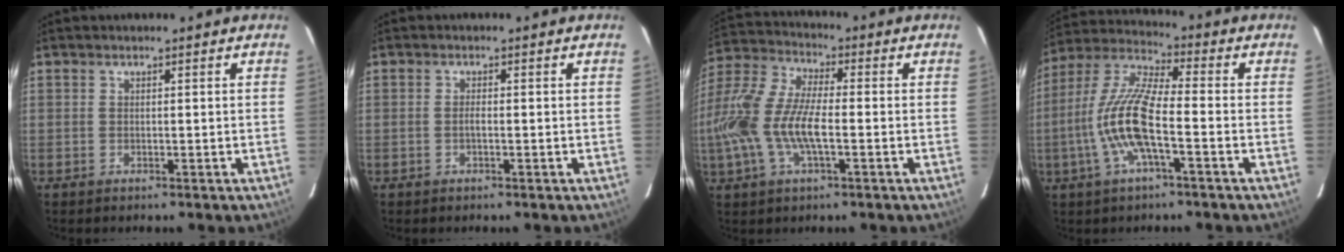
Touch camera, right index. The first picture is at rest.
{"total": 1.2, "force": [-0.4, 0.3, 1.1], "torque": [-0.021, -0.001, -0.008]}
{"total": 16.4, "force": [-3.1, 6.2, 14.9], "torque": [-0.318, 0.000, -0.068]}
{"total": 13.1, "force": [-3.7, 2.8, 12.3], "torque": [-0.256, -0.002, -0.076]}